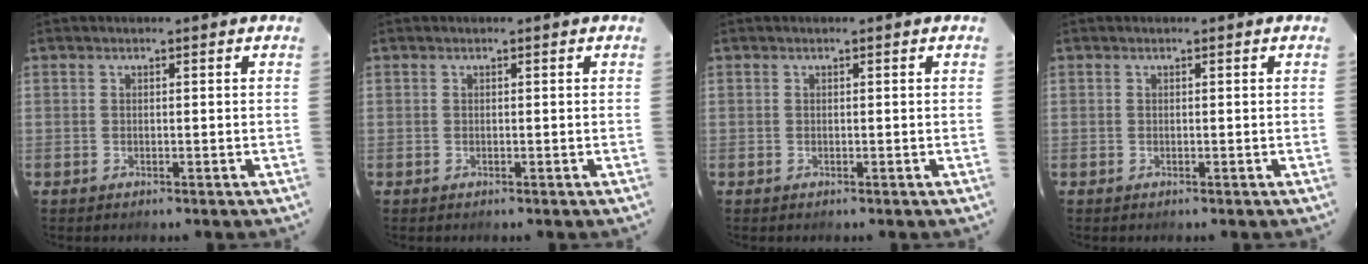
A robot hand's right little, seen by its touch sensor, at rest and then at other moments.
{"total": 0.0}
{"total": 0.0}
{"total": 0.0}